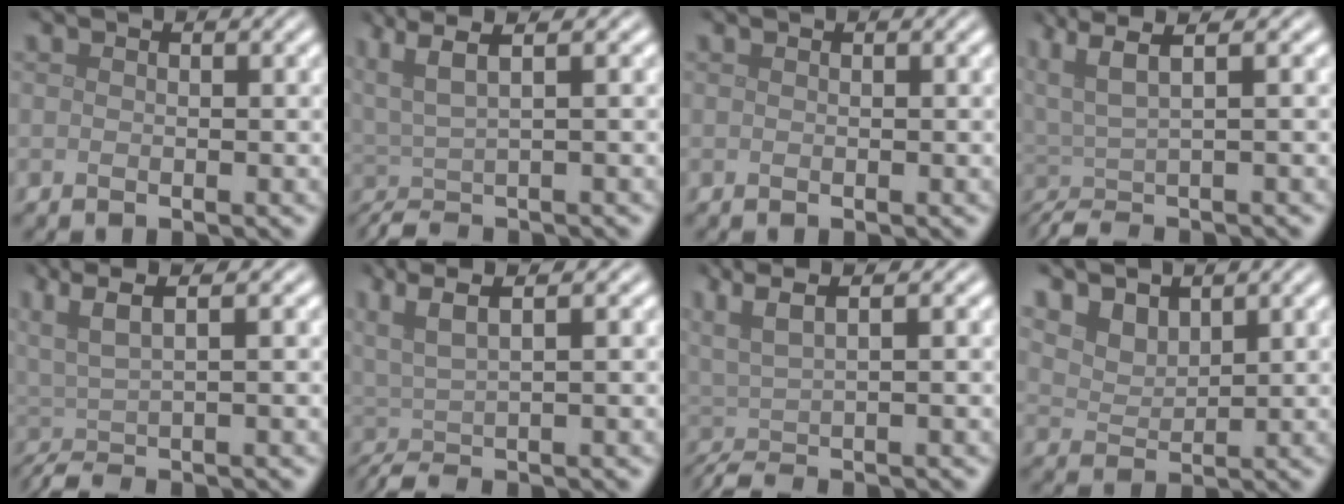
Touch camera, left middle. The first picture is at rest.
{"total": 5.0, "force": [1.3, 1.2, 4.7], "torque": [-0.079, 0.011, 0.019]}
{"total": 0.0}
{"total": 5.2, "force": [0.7, 1.1, 5.0], "torque": [-0.083, 0.010, 0.009]}
{"total": 5.1, "force": [0.9, 1.1, 4.9], "torque": [-0.078, 0.010, 0.012]}
{"total": 5.2, "force": [1.4, 1.2, 4.8], "torque": [-0.081, 0.012, 0.020]}
{"total": 5.2, "force": [0.8, 1.4, 5.0], "torque": [-0.073, 0.007, 0.012]}
{"total": 3.9, "force": [3.2, 1.6, 1.4], "torque": [-0.043, 0.000, 0.063]}